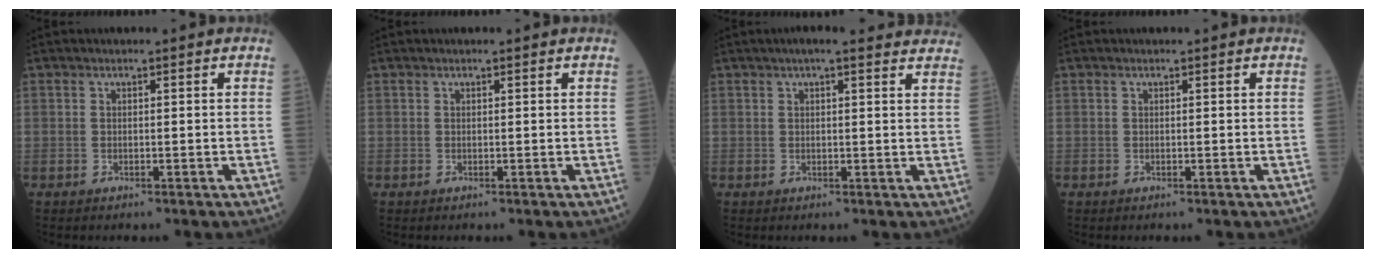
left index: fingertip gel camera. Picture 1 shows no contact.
{"total": 0.0}
{"total": 10.3, "force": [8.8, 1.6, 5.0], "torque": [-0.055, 0.024, 0.089]}
{"total": 0.0}